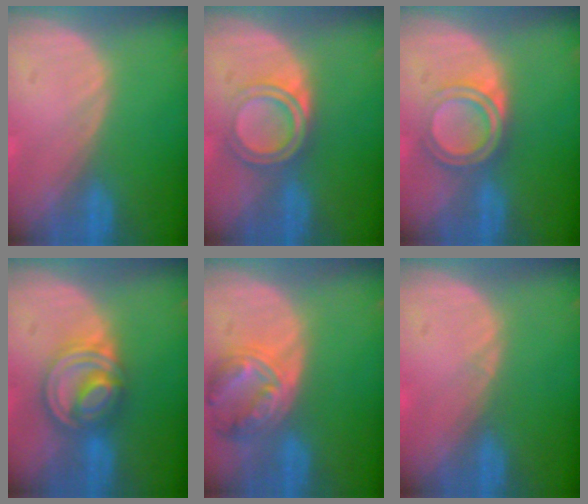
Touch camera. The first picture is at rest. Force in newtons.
{"total": 5.1, "press": 4.8, "slide": 1.7}
{"total": 5.3, "press": 4.9, "slide": 1.9}
{"total": 8.1, "press": 6.9, "slide": 4.2}
{"total": 8.1, "press": 7.1, "slide": 3.9}
{"total": 0.5, "press": 0.4, "slide": 0.4}